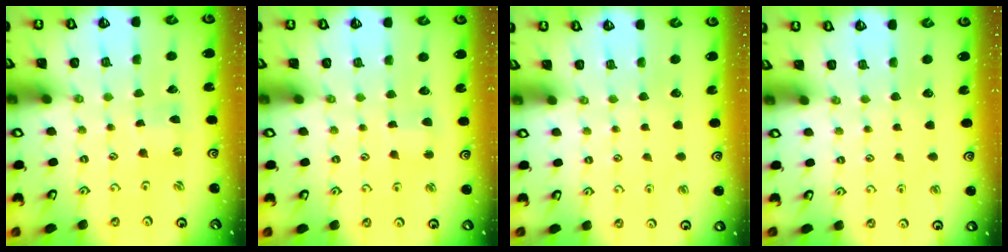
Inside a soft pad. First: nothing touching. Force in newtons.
{"total": 2.6, "press": 2.6, "slide": 0.3}
{"total": 0.0}
{"total": 0.0}